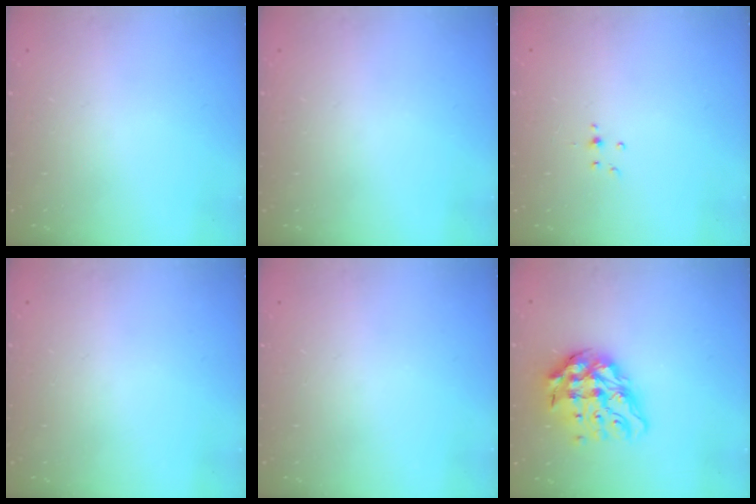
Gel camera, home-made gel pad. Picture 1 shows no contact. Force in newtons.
{"total": 0.0}
{"total": 2.9, "press": 2.8, "slide": 0.7}
{"total": 0.0}
{"total": 0.0}
{"total": 14.4, "press": 14.3, "slide": 1.8}